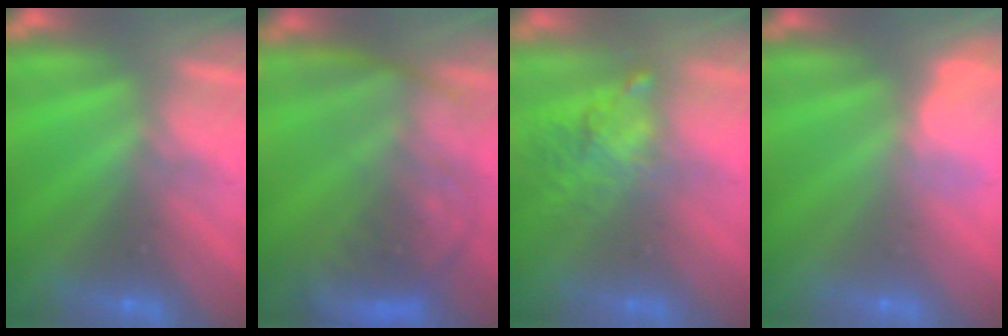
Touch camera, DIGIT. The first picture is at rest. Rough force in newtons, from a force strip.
{"total": 8.6}
{"total": 3.2}
{"total": 2.9}